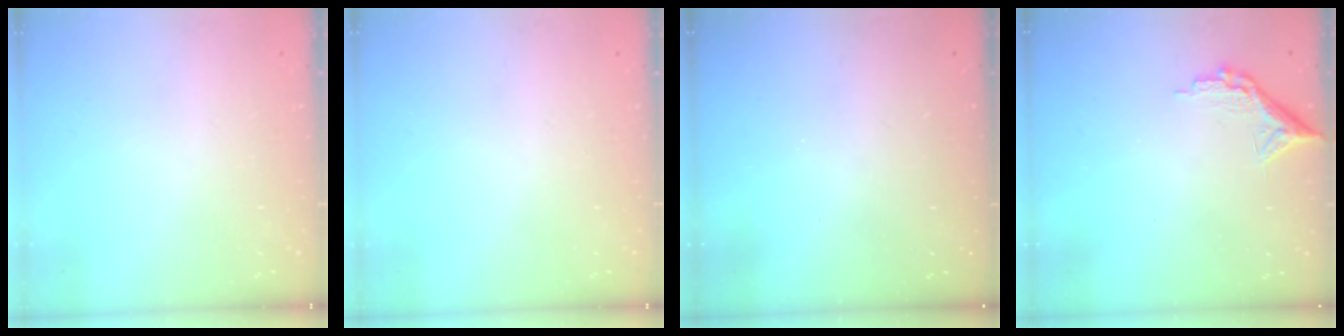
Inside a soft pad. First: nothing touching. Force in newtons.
{"total": 0.0}
{"total": 3.0, "press": 3.0, "slide": 0.1}
{"total": 8.7, "press": 8.6, "slide": 0.5}